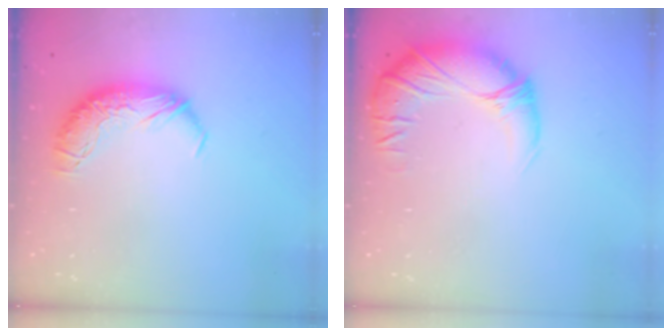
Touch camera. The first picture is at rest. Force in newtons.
{"total": 4.8, "press": 3.2, "slide": 3.6}